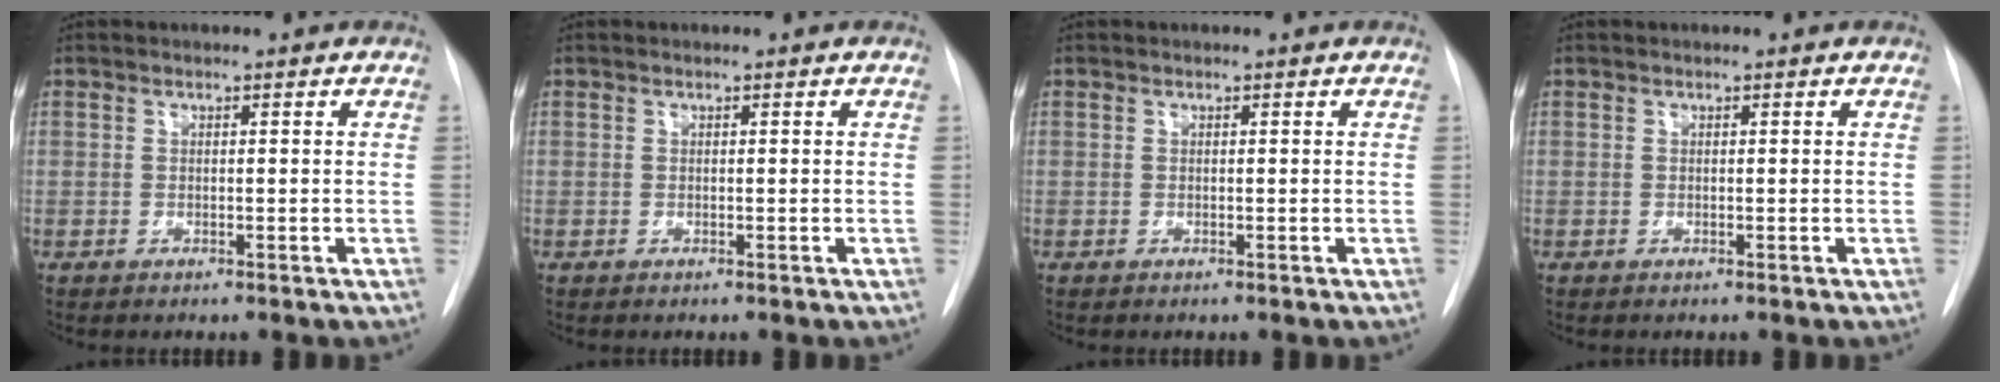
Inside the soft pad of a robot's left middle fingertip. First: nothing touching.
{"total": 0.0}
{"total": 0.0}
{"total": 0.0}